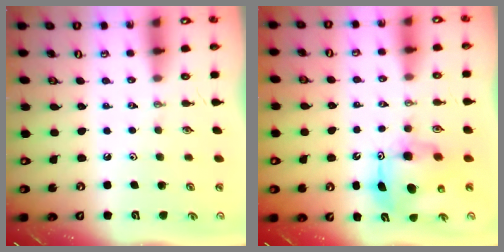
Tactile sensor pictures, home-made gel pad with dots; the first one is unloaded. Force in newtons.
{"total": 9.3, "press": 9.3, "slide": 0.7}